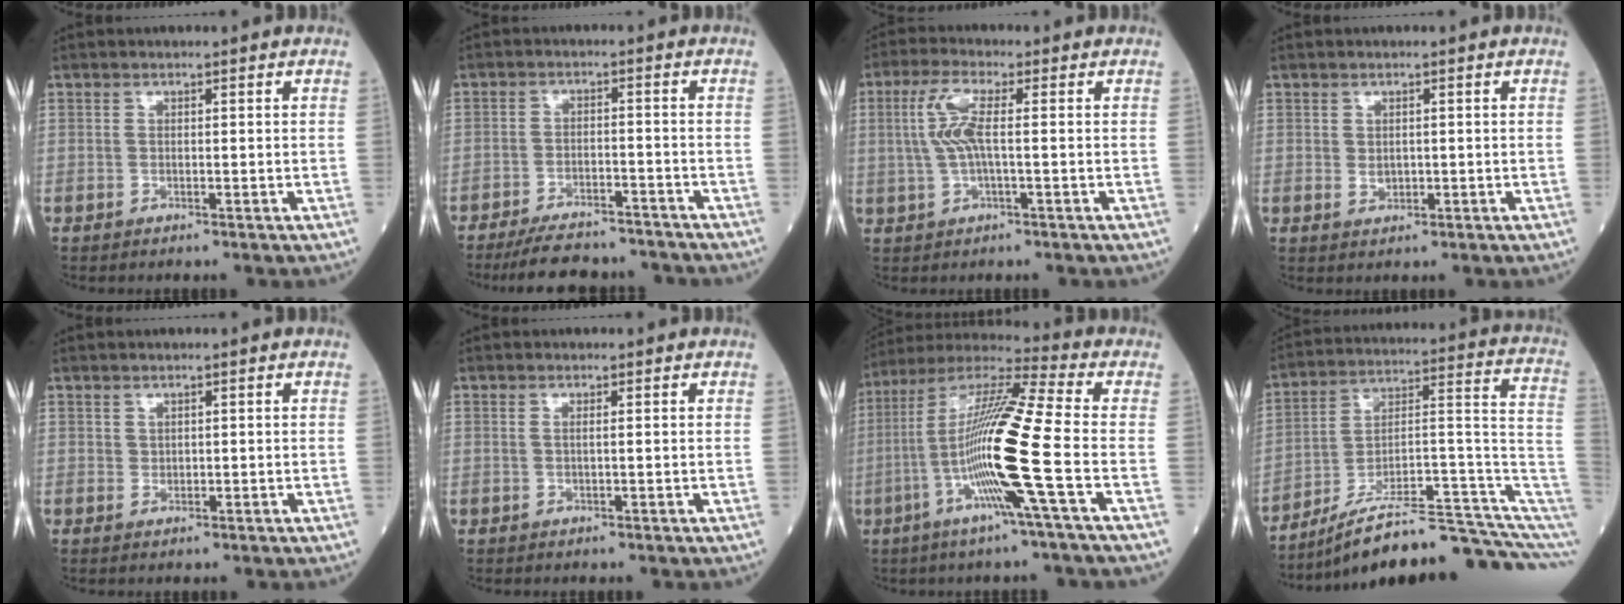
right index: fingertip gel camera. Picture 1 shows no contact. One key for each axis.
{"total": 10.9, "fx": -10.1, "fy": 2.3, "fz": 3.4, "tx": -0.053, "ty": 0.003, "tz": -0.148}
{"total": 5.9, "fx": 0.7, "fy": 1.1, "fz": 5.7, "tx": -0.135, "ty": 0.011, "tz": 0.012}
{"total": 1.4, "fx": 0.0, "fy": 1.1, "fz": 0.9, "tx": -0.015, "ty": -0.001, "tz": 0.005}
{"total": 0.6, "fx": 0.3, "fy": 0.5, "fz": 0.2, "tx": 0.003, "ty": -0.002, "tz": 0.005}
{"total": 0.6, "fx": 0.2, "fy": 0.0, "fz": 0.6, "tx": -0.016, "ty": 0.000, "tz": 0.002}
{"total": 17.2, "fx": -4.2, "fy": -1.3, "fz": 16.6, "tx": -0.325, "ty": -0.007, "tz": -0.095}
{"total": 20.1, "fx": -15.7, "fy": 0.3, "fz": 12.5, "tx": -0.129, "ty": 0.054, "tz": -0.245}